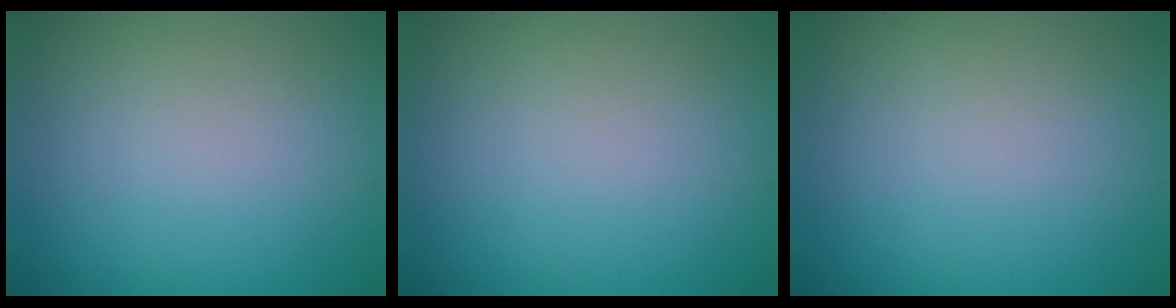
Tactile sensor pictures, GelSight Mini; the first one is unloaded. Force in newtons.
{"total": 0.0}
{"total": 0.0}